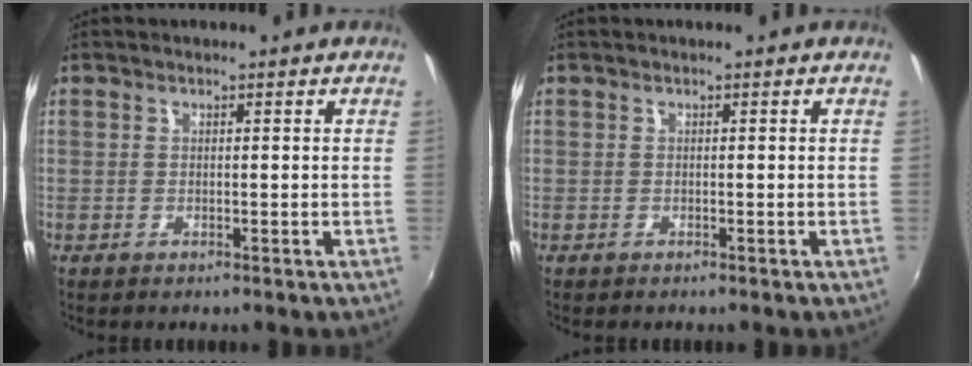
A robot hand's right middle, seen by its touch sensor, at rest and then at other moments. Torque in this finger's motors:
{"motor_torque": [0.25, -1.54, -0.04, 0.00]}